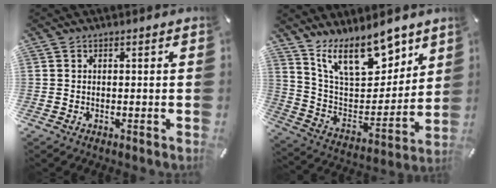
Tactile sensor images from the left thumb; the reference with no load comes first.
{"total": 18.3, "force": [12.9, 8.8, 9.4], "torque": [-0.161, -0.083, 0.232]}